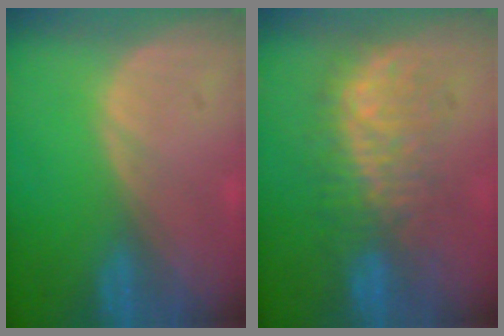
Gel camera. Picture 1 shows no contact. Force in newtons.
{"total": 8.5, "press": 8.4, "slide": 0.9}